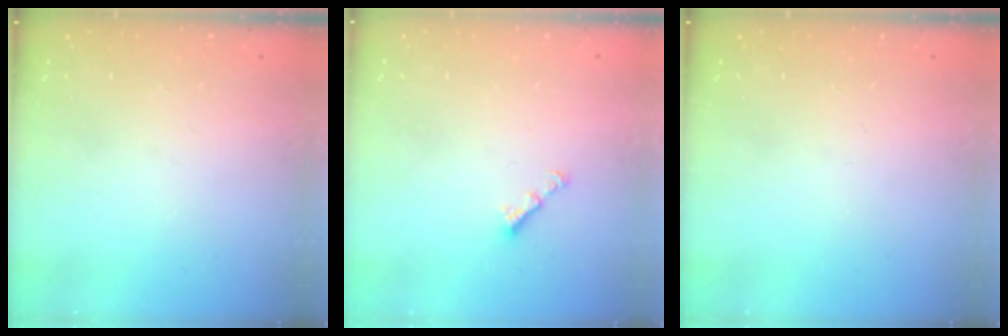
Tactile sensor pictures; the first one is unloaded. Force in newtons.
{"total": 2.8, "press": 2.7, "slide": 0.5}
{"total": 0.0}